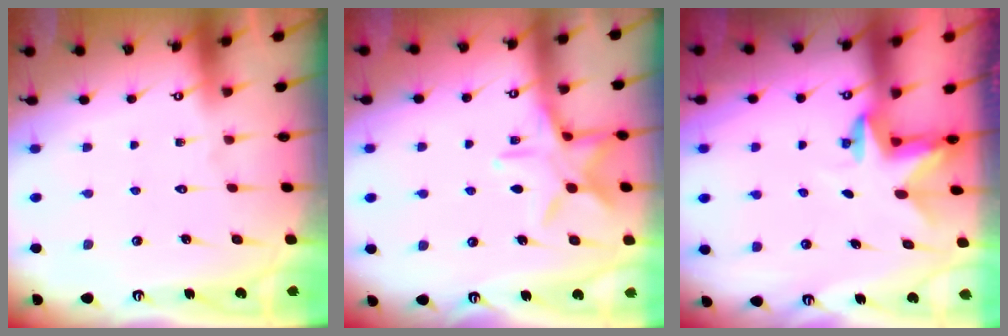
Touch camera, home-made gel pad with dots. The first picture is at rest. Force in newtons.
{"total": 12.1, "press": 12.0, "slide": 0.8}
{"total": 2.5, "press": 2.5, "slide": 0.4}